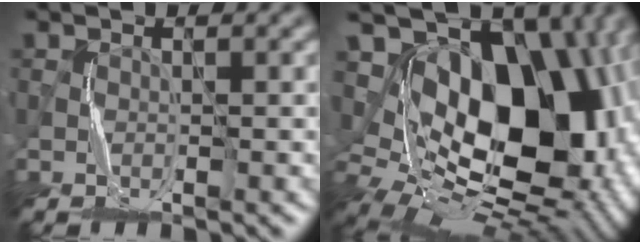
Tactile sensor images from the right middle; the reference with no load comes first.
{"total": 16.3, "force": [2.7, 11.1, 11.6], "torque": [-0.134, 0.003, 0.053]}